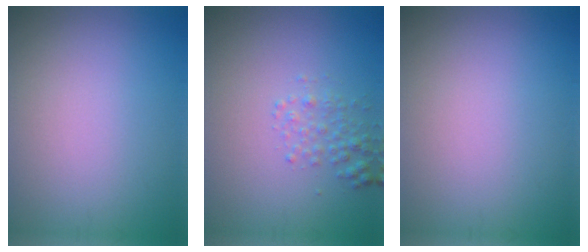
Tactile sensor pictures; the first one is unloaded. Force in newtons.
{"total": 1.7, "press": 1.7, "slide": 0.1}
{"total": 0.0}